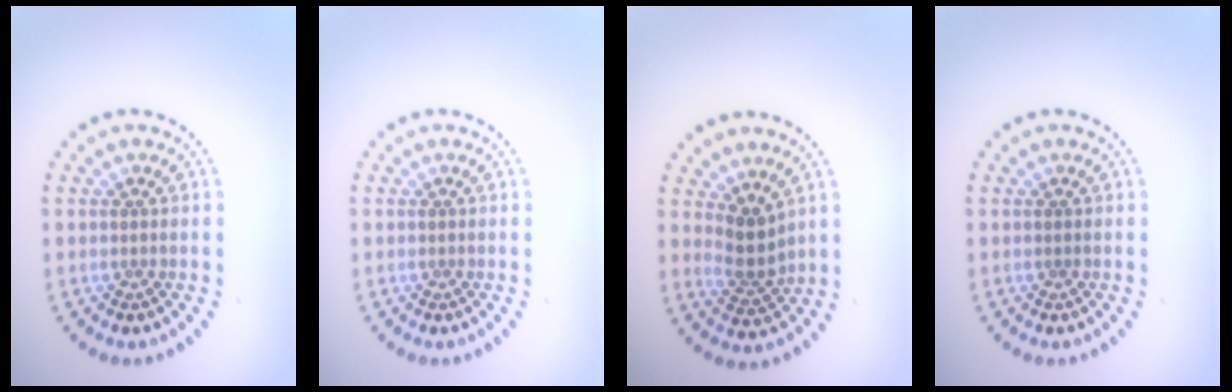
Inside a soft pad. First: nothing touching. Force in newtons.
{"total": 0.0}
{"total": 2.8, "press": 2.2, "slide": 1.8}
{"total": 0.0}